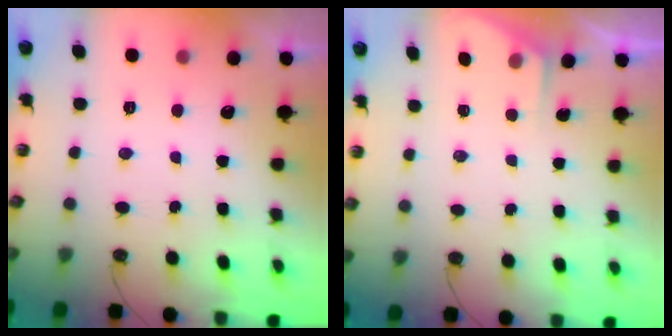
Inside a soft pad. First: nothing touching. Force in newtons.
{"total": 1.8, "press": 1.7, "slide": 0.3}